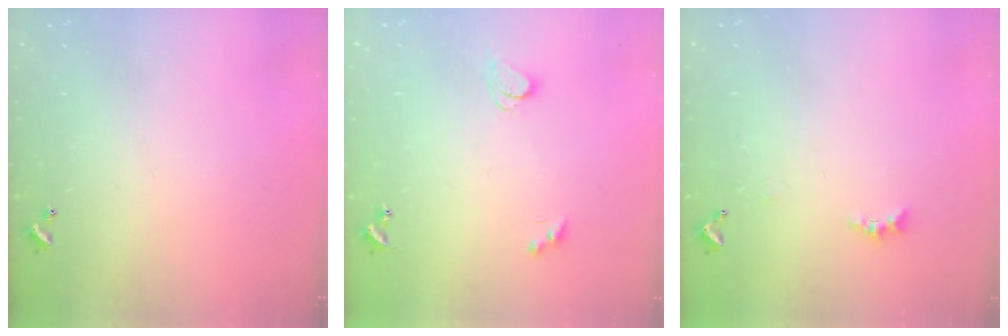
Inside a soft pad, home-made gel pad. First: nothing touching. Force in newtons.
{"total": 2.4, "press": 2.3, "slide": 0.6}
{"total": 2.0, "press": 1.9, "slide": 0.6}